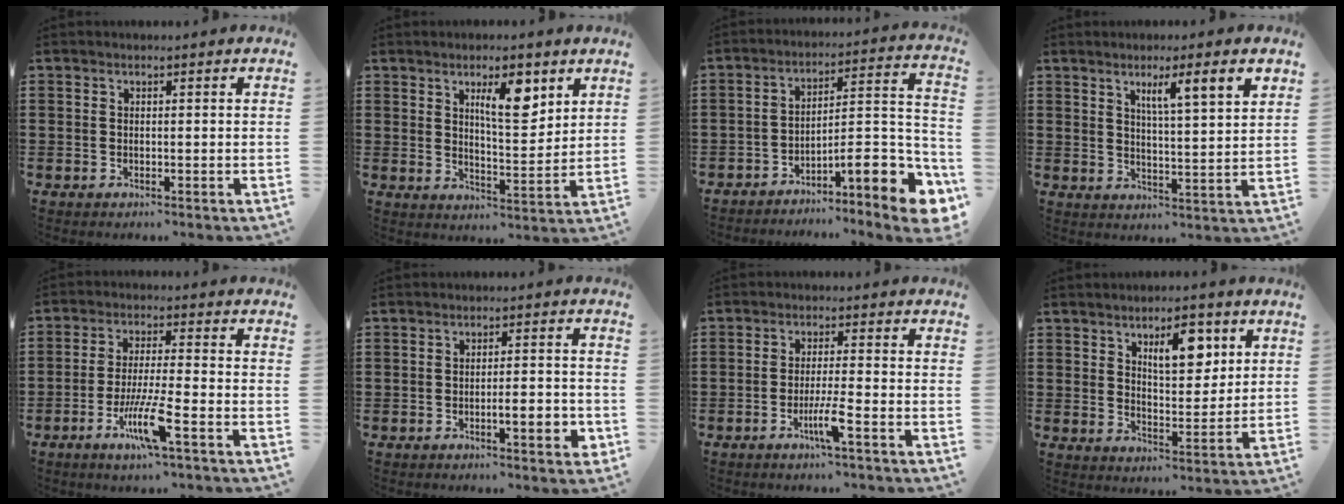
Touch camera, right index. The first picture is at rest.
{"total": 7.4, "force": [4.2, 1.5, 5.8], "torque": [-0.100, -0.012, 0.065]}
{"total": 8.7, "force": [-4.9, 1.9, 7.0], "torque": [-0.096, -0.014, -0.094]}
{"total": 4.9, "force": [2.7, 0.0, 4.1], "torque": [-0.078, -0.004, 0.040]}
{"total": 8.0, "force": [-4.0, 0.7, 6.9], "torque": [-0.135, -0.010, -0.075]}
{"total": 4.2, "force": [-1.6, 0.9, 3.8], "torque": [-0.053, 0.000, -0.029]}
{"total": 4.4, "force": [-2.3, -0.1, 3.7], "torque": [-0.069, -0.011, -0.042]}
{"total": 7.5, "force": [3.7, 3.3, 5.7], "torque": [-0.082, -0.004, 0.056]}